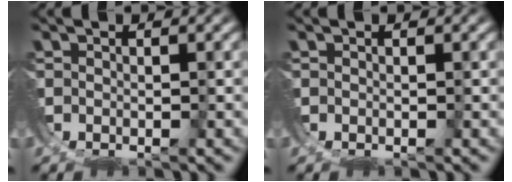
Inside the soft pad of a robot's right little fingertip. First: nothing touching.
{"total": 0.0}